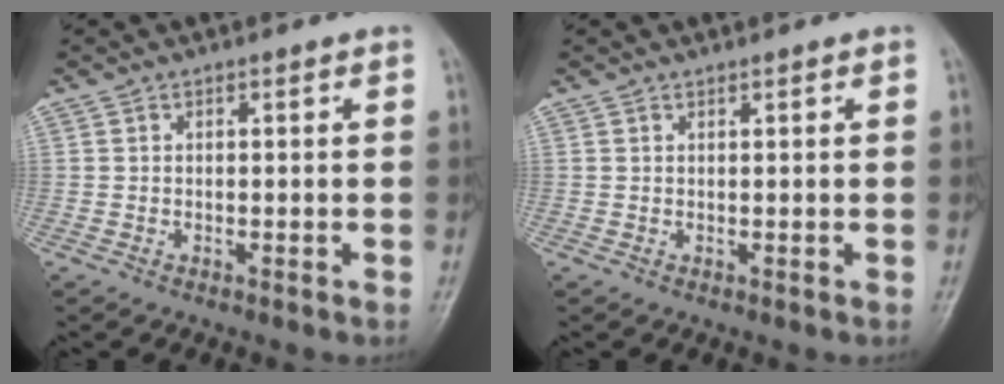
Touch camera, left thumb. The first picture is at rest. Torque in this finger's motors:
{"motor_torque": [0.27, 0.09, -0.30, 0.11, -0.01]}